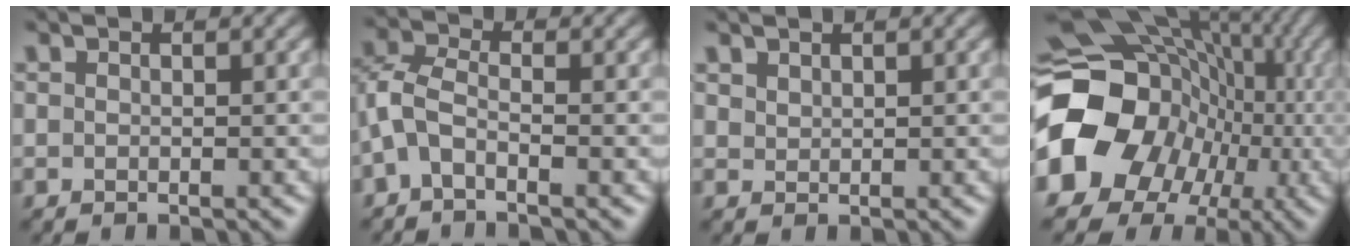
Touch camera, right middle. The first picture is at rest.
{"total": 2.9, "force": [-1.4, 1.4, 2.1], "torque": [-0.060, 0.007, -0.038]}
{"total": 1.0, "force": [0.9, 0.0, -0.4], "torque": [0.001, 0.001, 0.024]}
{"total": 13.7, "force": [-2.2, 11.8, 6.5], "torque": [-0.156, -0.016, -0.044]}